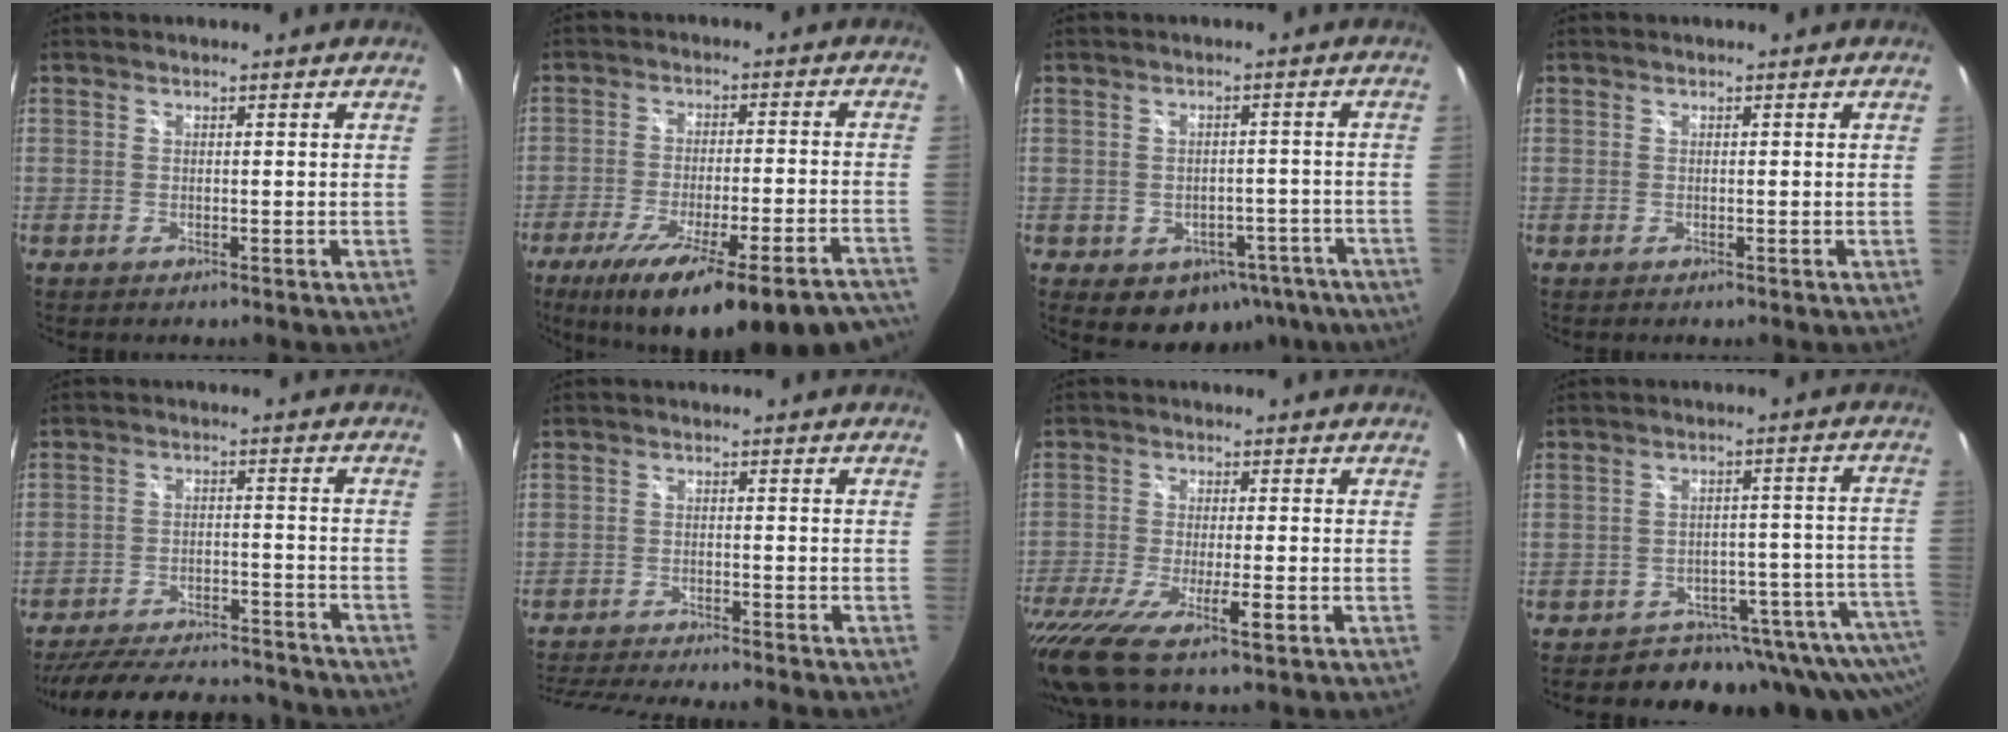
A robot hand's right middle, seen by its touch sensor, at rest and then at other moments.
{"total": 27.0, "force": [-21.5, 4.4, 15.7], "torque": [-0.251, -0.061, -0.299]}
{"total": 10.9, "force": [-6.1, 7.9, 4.6], "torque": [-0.086, 0.019, -0.047]}
{"total": 0.0}
{"total": 23.1, "force": [-20.2, 6.0, 9.5], "torque": [-0.190, -0.007, -0.275]}
{"total": 10.5, "force": [-9.6, 0.2, 4.1], "torque": [-0.103, -0.019, -0.158]}
{"total": 14.8, "force": [-8.8, 3.0, 11.5], "torque": [-0.235, -0.063, -0.152]}
{"total": 17.6, "force": [-14.8, 8.0, 5.2], "torque": [-0.047, 0.028, -0.188]}